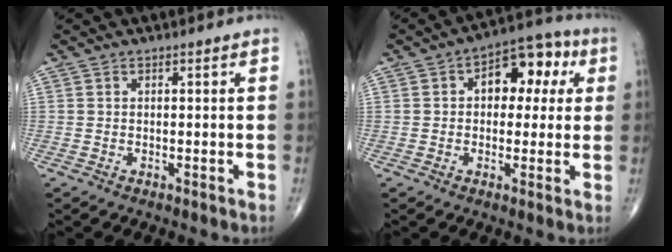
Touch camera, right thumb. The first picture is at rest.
{"total": 11.2, "force": [2.7, 6.9, 8.4], "torque": [-0.069, 0.026, 0.029]}